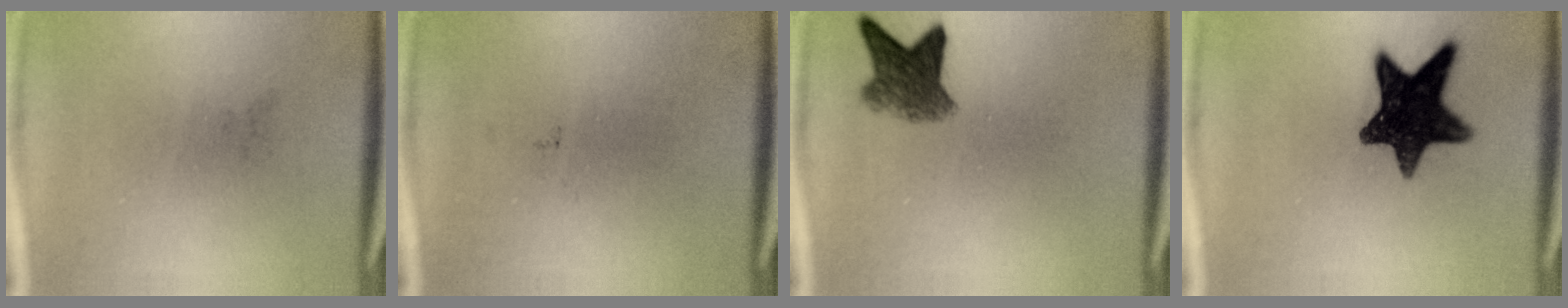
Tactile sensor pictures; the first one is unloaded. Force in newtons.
{"total": 0.0}
{"total": 5.3}
{"total": 13.6}